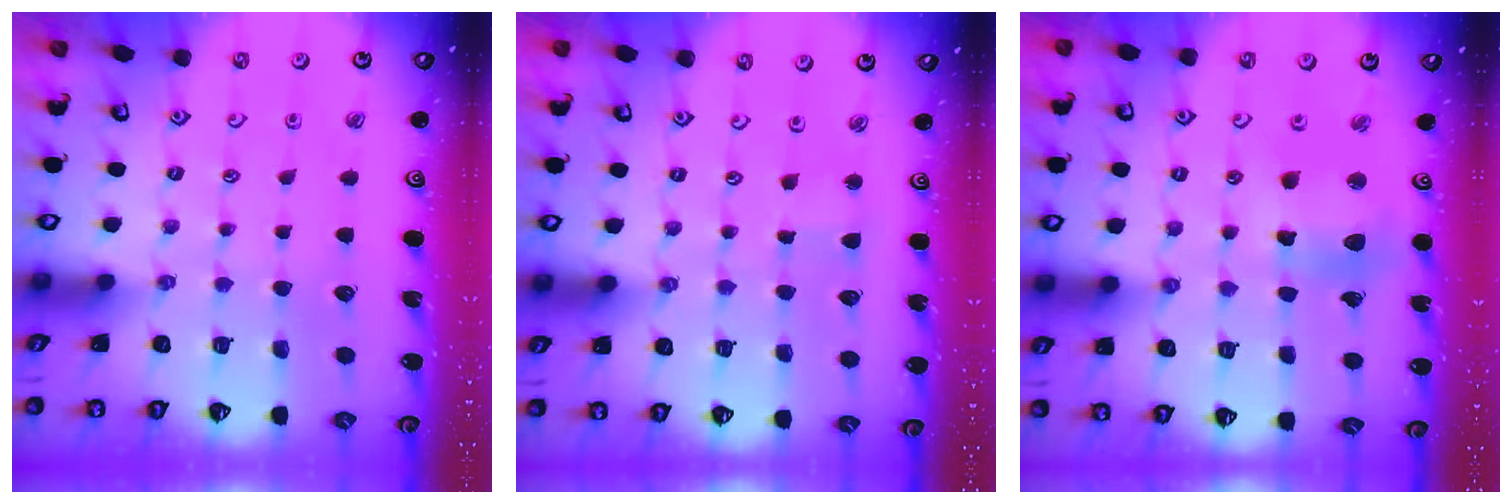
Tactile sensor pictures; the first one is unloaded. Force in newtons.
{"total": 2.2, "press": 2.2, "slide": 0.2}
{"total": 10.0, "press": 9.5, "slide": 3.2}